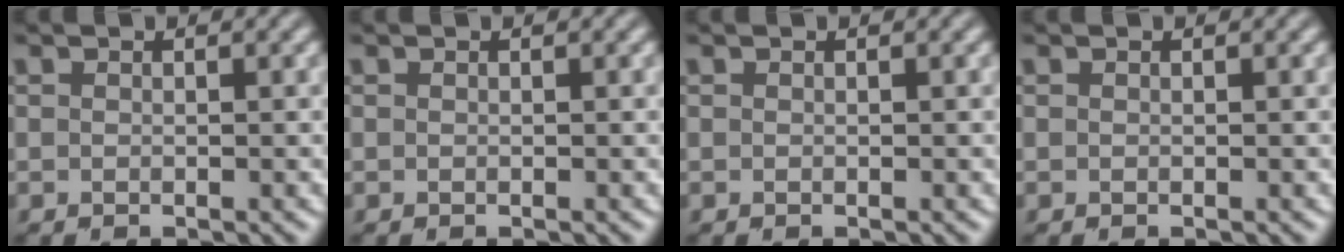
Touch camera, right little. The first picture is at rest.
{"total": 0.0}
{"total": 0.0}
{"total": 0.0}